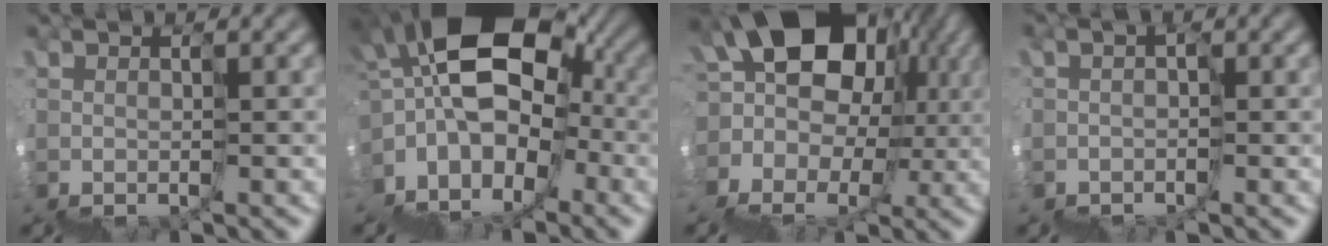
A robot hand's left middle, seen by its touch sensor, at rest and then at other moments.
{"total": 9.3, "force": [0.8, 6.3, 6.8], "torque": [-0.081, 0.030, 0.009]}
{"total": 13.3, "force": [4.9, 10.0, 7.3], "torque": [-0.105, 0.036, 0.088]}
{"total": 0.8, "force": [-0.6, 0.5, -0.2], "torque": [0.006, -0.005, -0.016]}